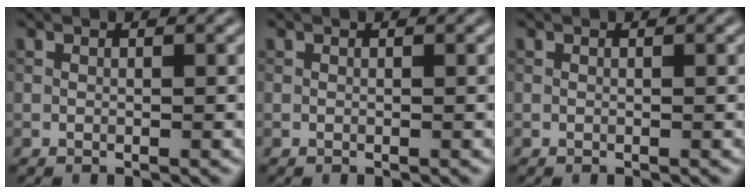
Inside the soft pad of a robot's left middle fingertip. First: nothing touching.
{"total": 0.0}
{"total": 0.0}